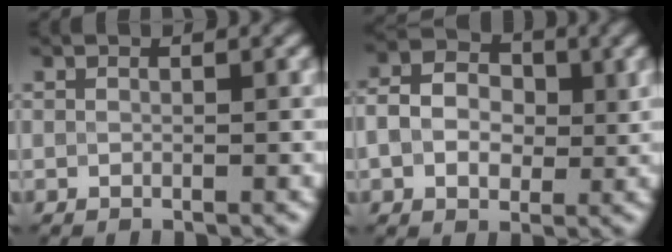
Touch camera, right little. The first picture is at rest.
{"total": 4.3, "force": [0.2, 3.4, 2.6], "torque": [-0.043, 0.006, -0.003]}